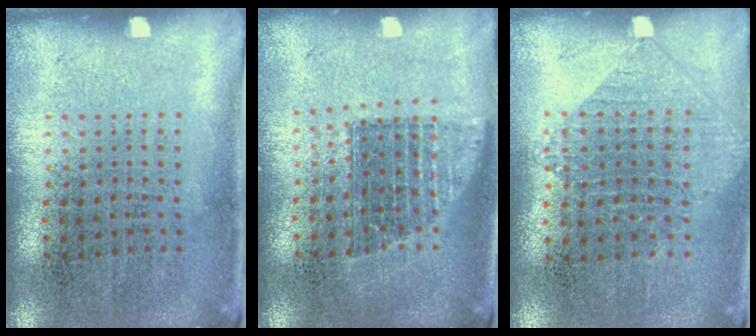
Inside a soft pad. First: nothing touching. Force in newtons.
{"total": 1.4, "press": 1.1, "slide": 0.8}
{"total": 0.9, "press": 0.8, "slide": 0.3}